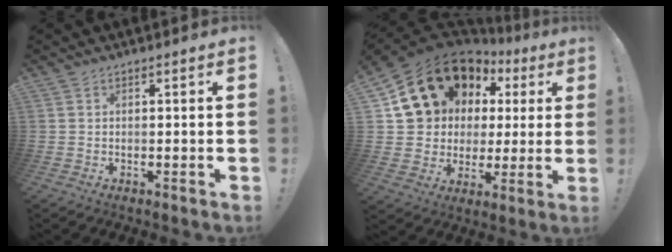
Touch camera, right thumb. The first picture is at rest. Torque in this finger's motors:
{"motor_torque": [0.39, 1.87, 0.54, -0.10, 0.37]}